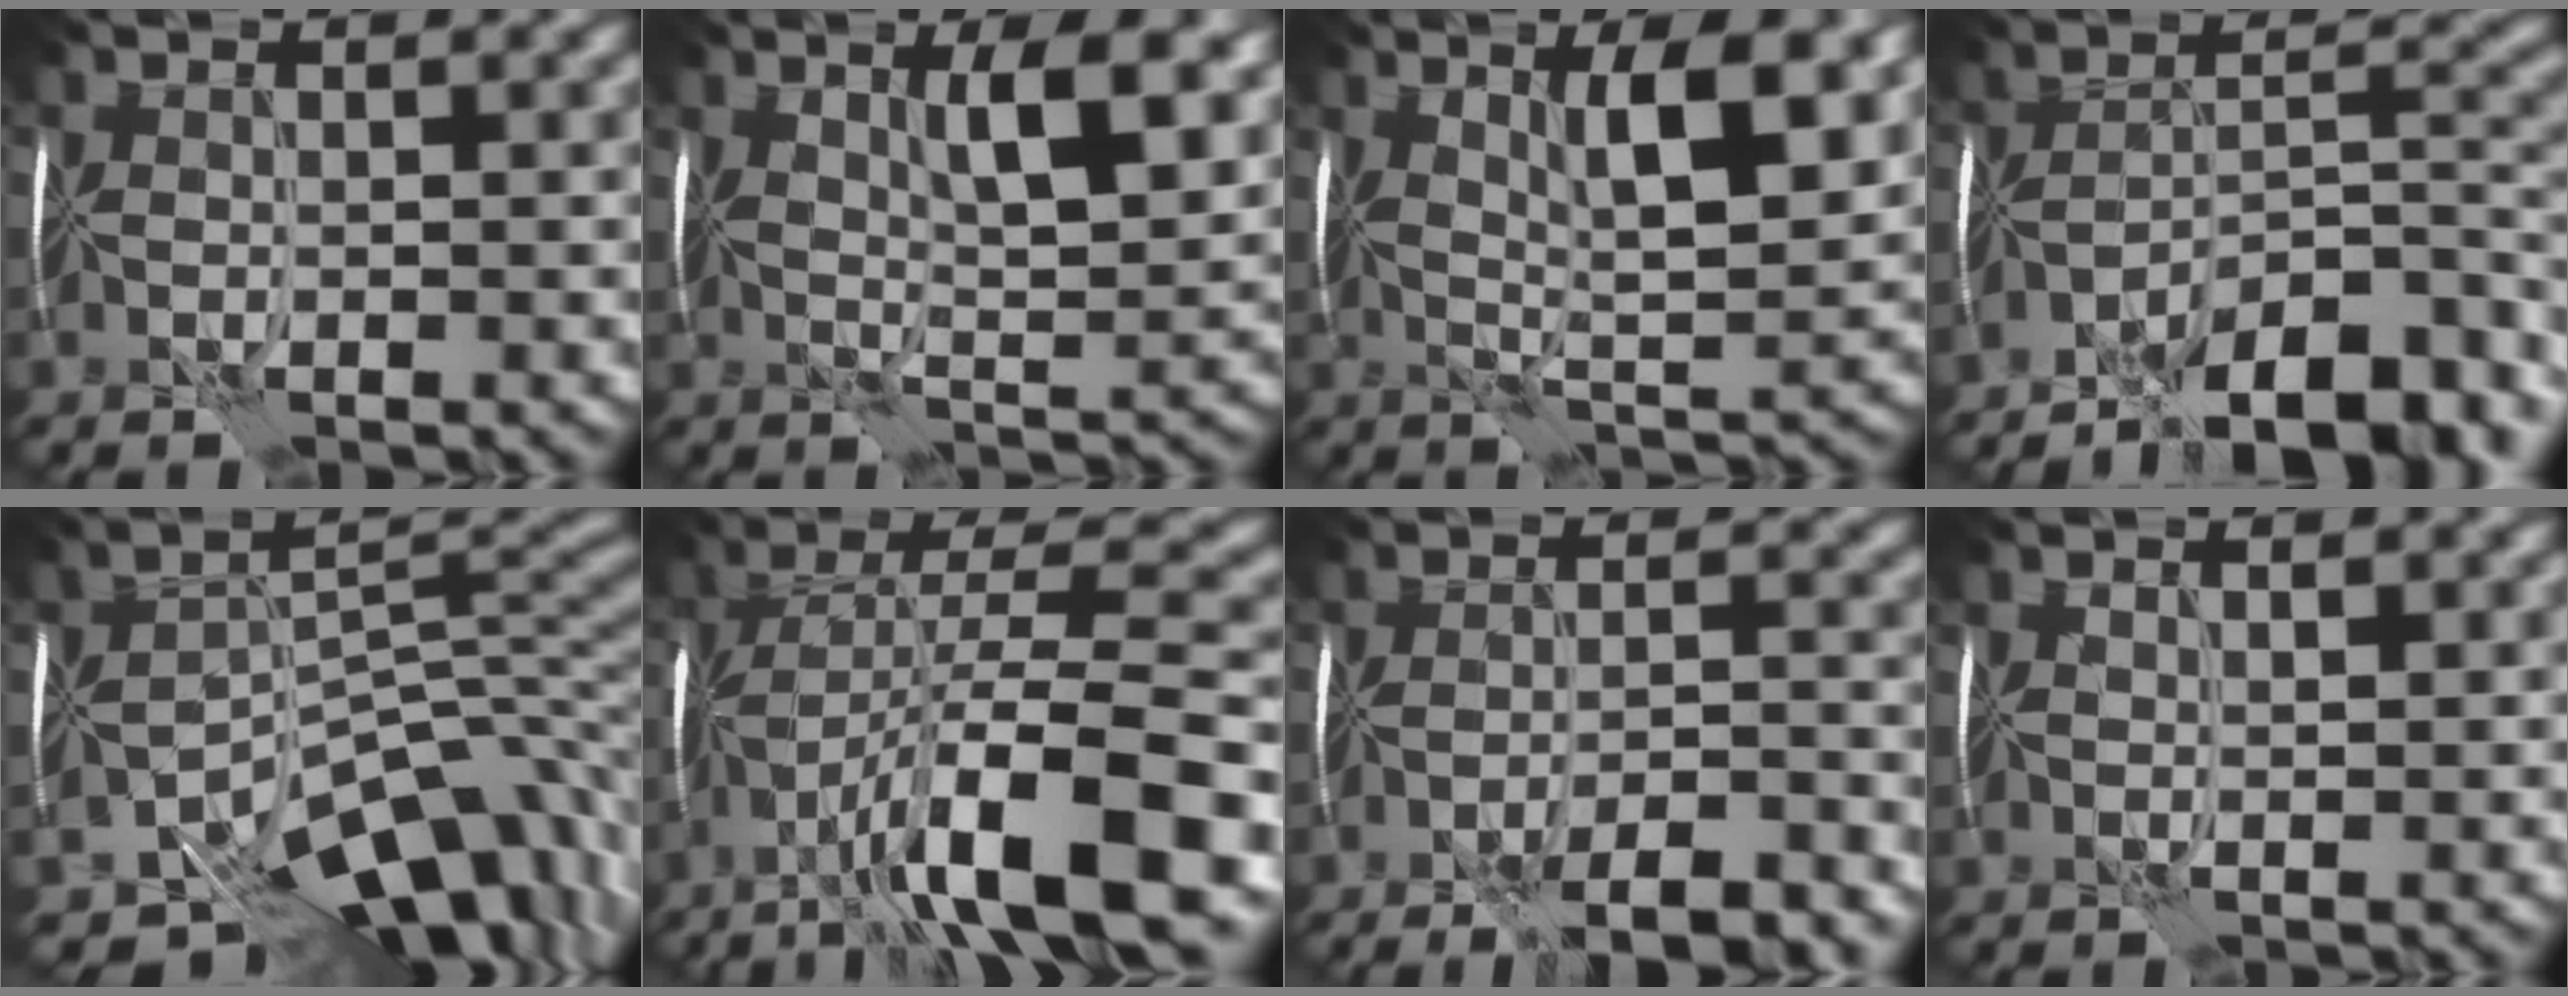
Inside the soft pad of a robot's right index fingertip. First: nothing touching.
{"total": 6.8, "force": [2.6, 1.5, 6.1], "torque": [-0.100, 0.004, 0.039]}
{"total": 7.0, "force": [2.4, 1.5, 6.5], "torque": [-0.109, 0.003, 0.036]}
{"total": 11.0, "force": [-8.3, 2.9, 6.7], "torque": [-0.084, 0.018, -0.150]}
{"total": 11.1, "force": [-7.8, 4.7, 6.4], "torque": [-0.079, 0.003, -0.136]}
{"total": 12.1, "force": [-6.1, 2.3, 10.2], "torque": [-0.172, 0.024, -0.107]}
{"total": 8.7, "force": [-7.1, 1.8, 4.8], "torque": [-0.059, -0.003, -0.092]}
{"total": 0.7, "force": [0.7, -0.3, 0.2], "torque": [0.001, 0.007, 0.009]}